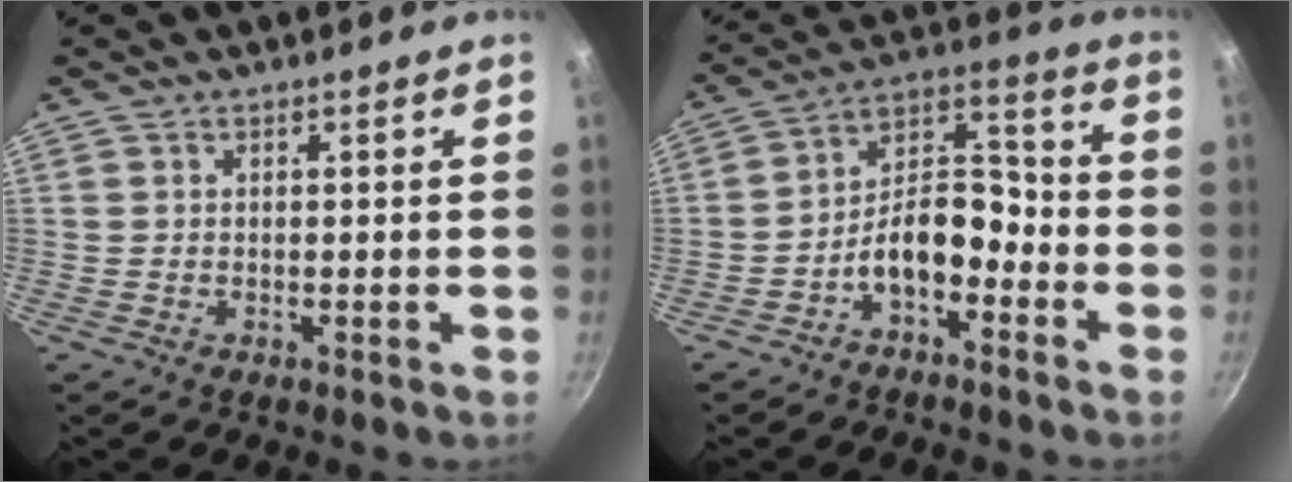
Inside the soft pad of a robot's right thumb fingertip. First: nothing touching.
{"total": 10.8, "force": [-5.1, 6.2, 7.3], "torque": [-0.096, 0.072, -0.097]}